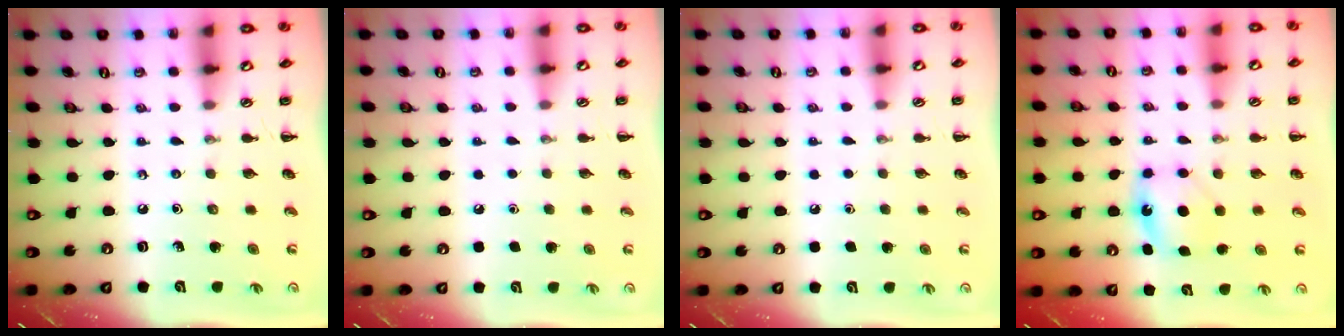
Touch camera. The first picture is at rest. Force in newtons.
{"total": 1.8, "press": 1.8, "slide": 0.1}
{"total": 1.6, "press": 1.6, "slide": 0.1}
{"total": 5.3, "press": 5.2, "slide": 1.2}